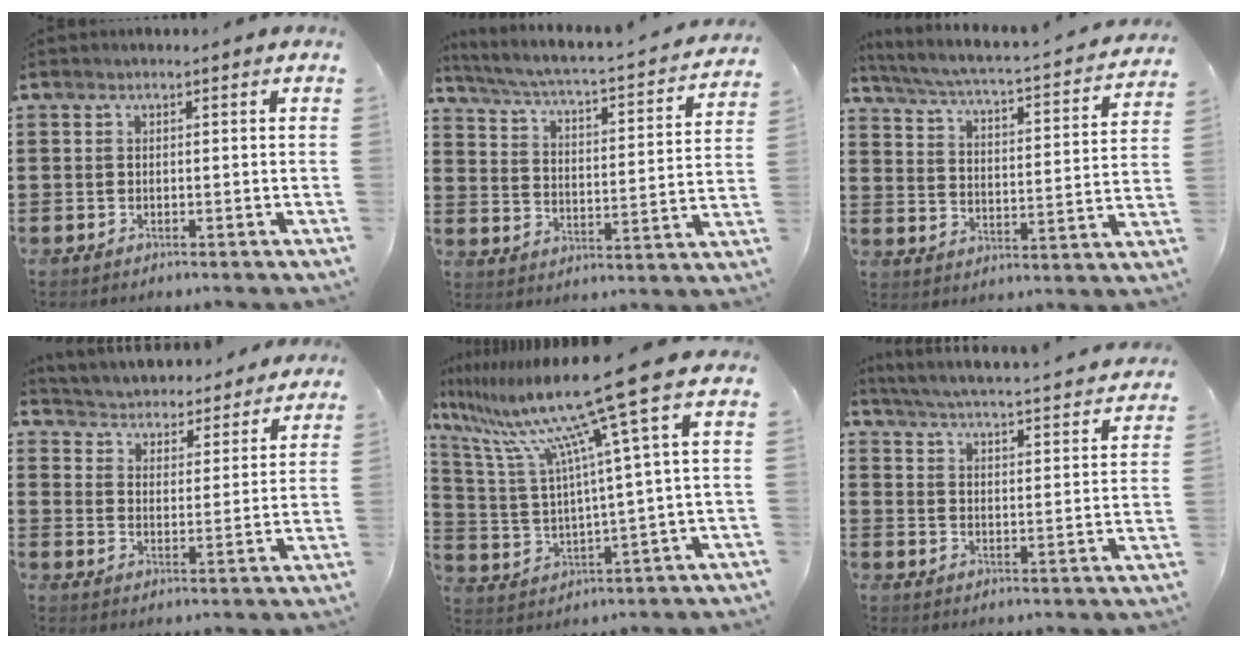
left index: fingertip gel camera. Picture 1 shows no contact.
{"total": 3.0, "force": [2.6, -0.2, 1.4], "torque": [-0.047, -0.032, 0.031]}
{"total": 3.2, "force": [2.8, -0.2, 1.6], "torque": [-0.051, -0.034, 0.036]}
{"total": 3.8, "force": [3.7, 0.0, -0.6], "torque": [-0.015, -0.037, 0.057]}
{"total": 15.4, "force": [10.4, -0.7, 11.3], "torque": [-0.259, -0.064, 0.157]}
{"total": 4.2, "force": [4.0, -0.7, 1.1], "torque": [-0.044, -0.037, 0.062]}